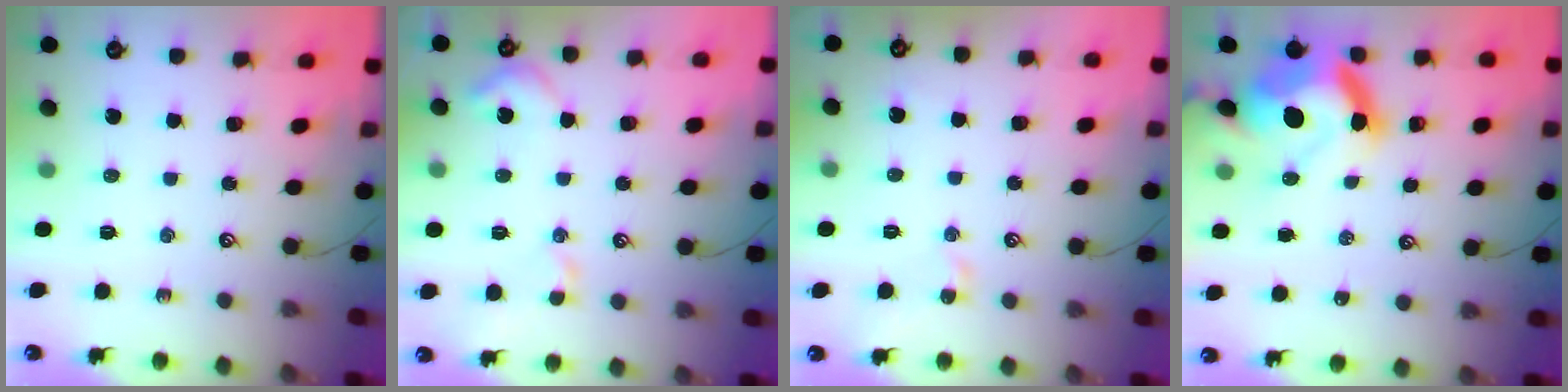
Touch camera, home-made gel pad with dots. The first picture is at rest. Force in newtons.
{"total": 4.4, "press": 4.4, "slide": 0.8}
{"total": 1.3, "press": 1.3, "slide": 0.1}
{"total": 18.4, "press": 18.2, "slide": 2.3}